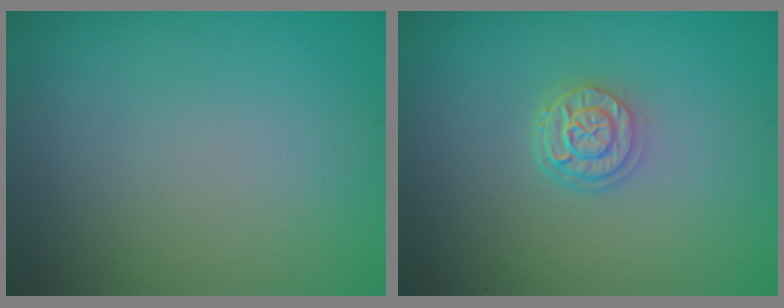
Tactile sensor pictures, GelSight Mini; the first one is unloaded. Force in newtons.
{"total": 2.9, "press": 2.3, "slide": 1.8}